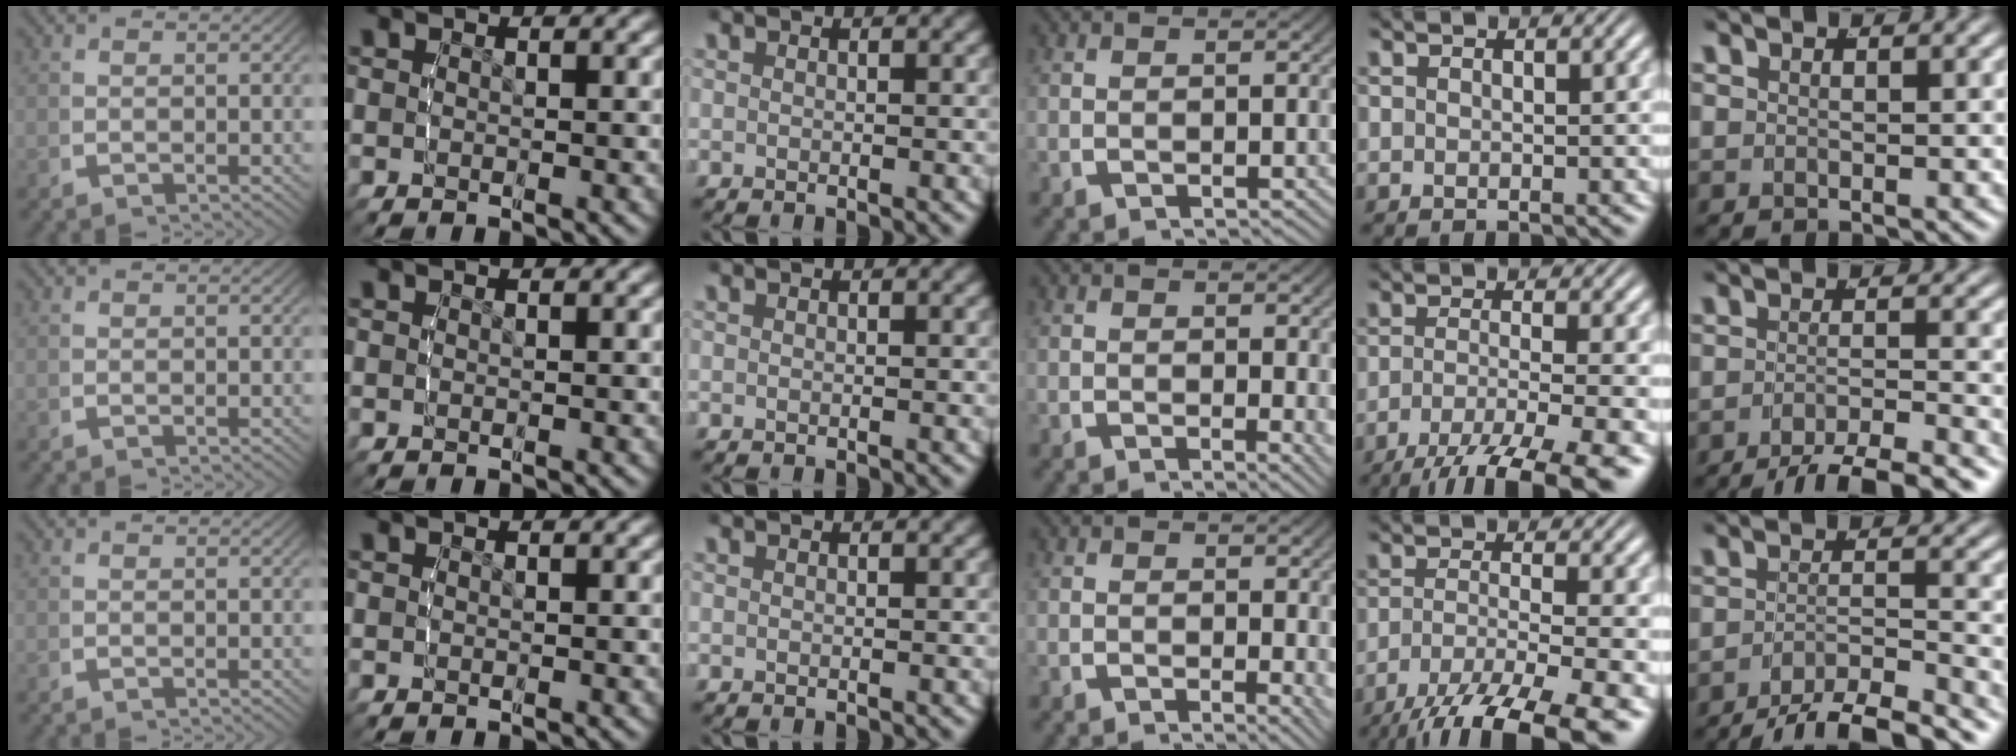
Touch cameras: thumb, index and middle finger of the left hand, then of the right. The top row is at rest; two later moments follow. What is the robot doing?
{"motion": "lift_and_place", "object": "condiment"}